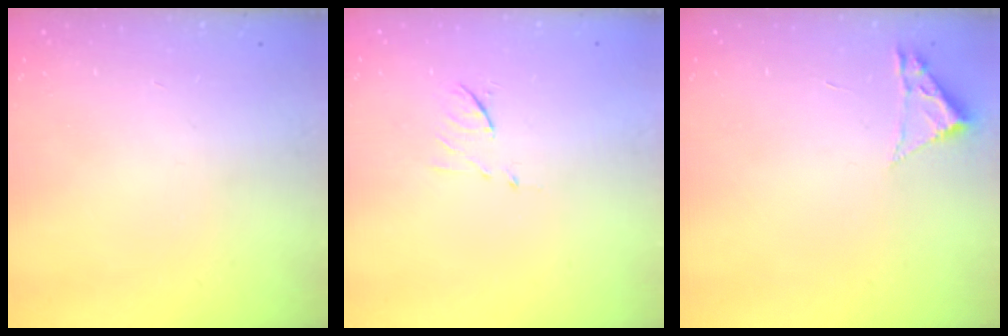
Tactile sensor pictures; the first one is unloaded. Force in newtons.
{"total": 6.0, "press": 5.9, "slide": 0.6}
{"total": 1.8, "press": 1.8, "slide": 0.2}